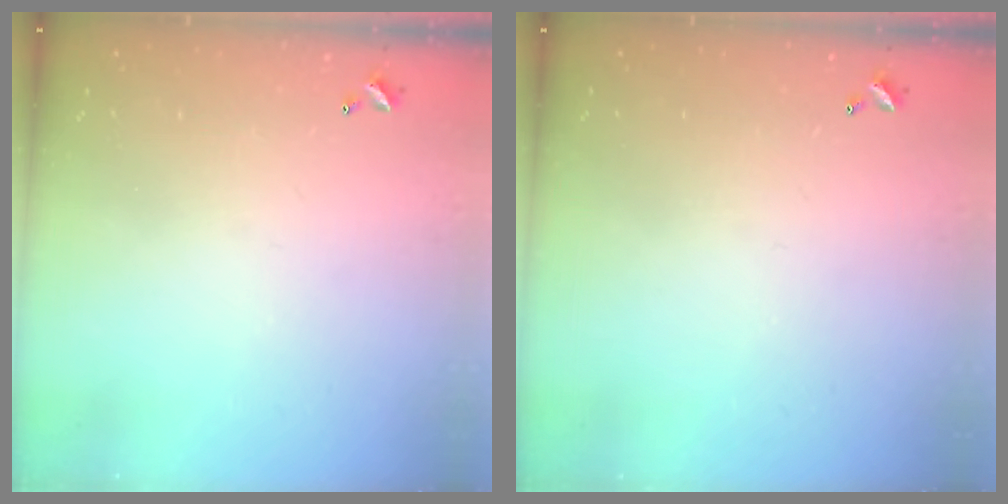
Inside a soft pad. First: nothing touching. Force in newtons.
{"total": 0.0}